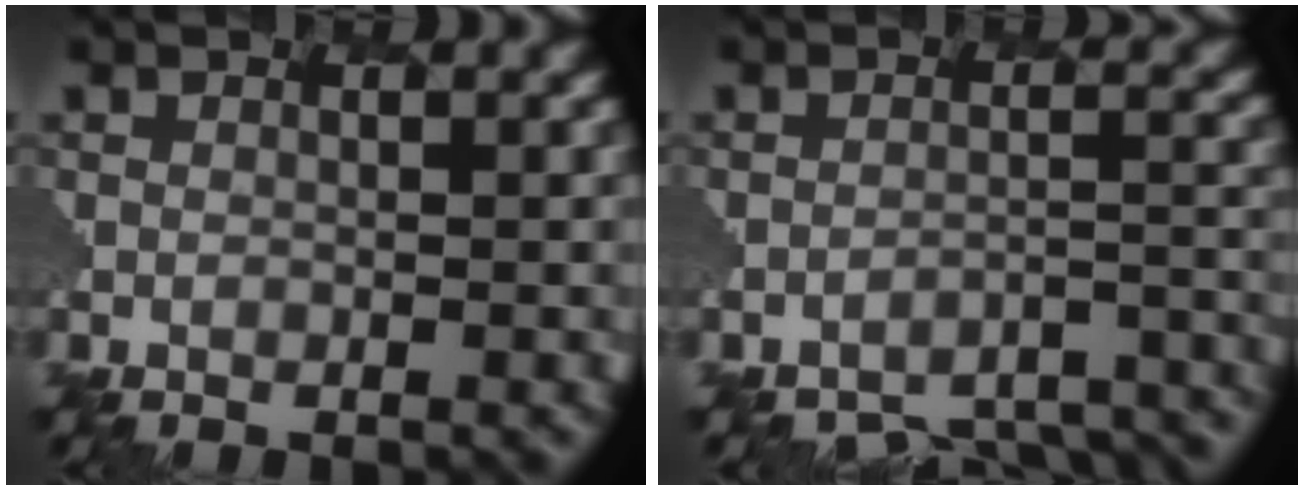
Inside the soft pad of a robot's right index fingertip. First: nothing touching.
{"total": 7.9, "force": [-7.8, 0.8, 1.0], "torque": [-0.030, 0.007, -0.081]}